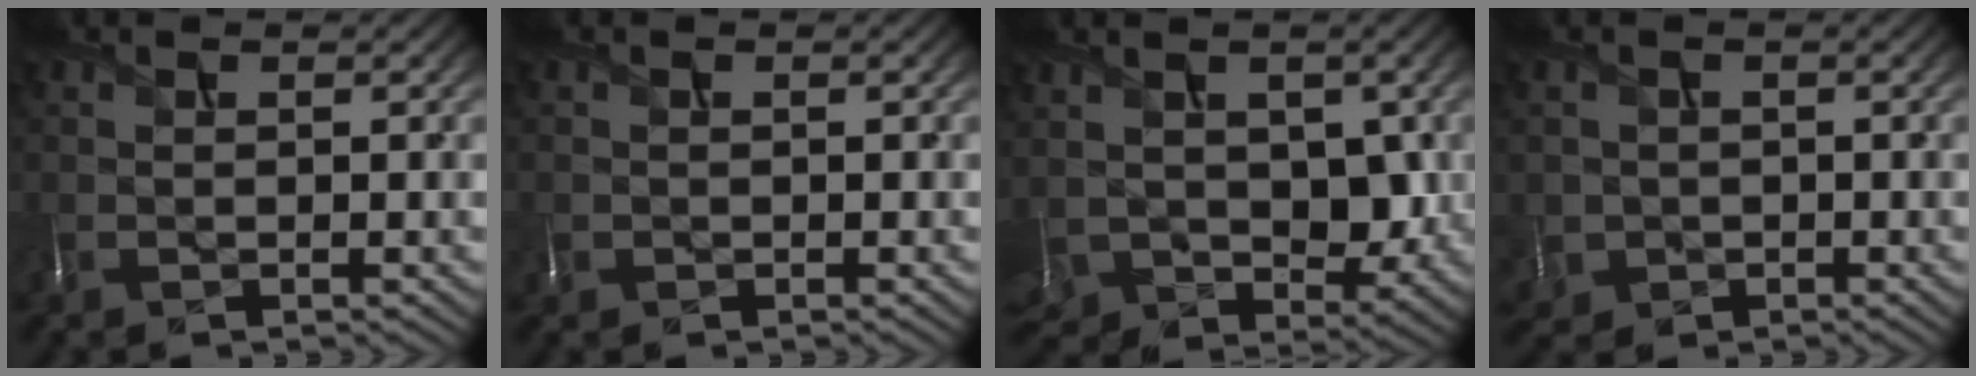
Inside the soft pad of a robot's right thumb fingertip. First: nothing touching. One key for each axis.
{"total": 0.8, "fx": -0.3, "fy": 0.5, "fz": -0.5, "tx": 0.008, "ty": -0.007, "tz": -0.002}
{"total": 8.4, "fx": 0.2, "fy": 6.1, "fz": 5.7, "tx": -0.141, "ty": -0.031, "tz": 0.023}
{"total": 2.2, "fx": -0.3, "fy": 2.1, "fz": -0.6, "tx": 0.000, "ty": -0.011, "tz": -0.005}